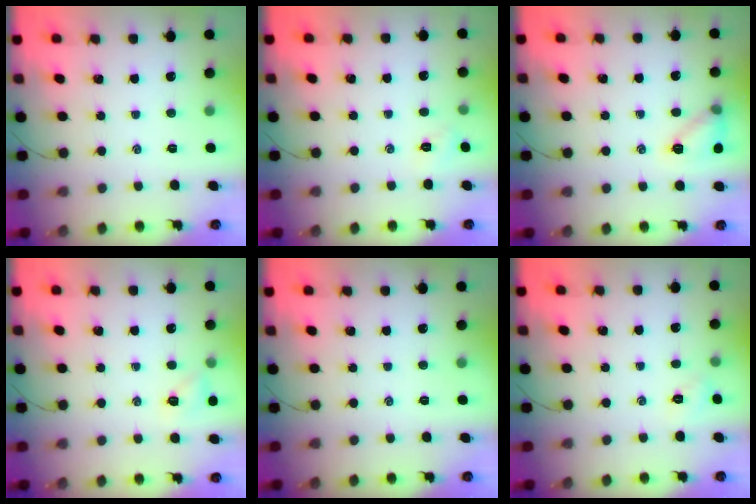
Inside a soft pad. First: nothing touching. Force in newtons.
{"total": 2.5, "press": 2.4, "slide": 0.7}
{"total": 9.7, "press": 9.7, "slide": 0.5}
{"total": 5.8, "press": 5.6, "slide": 1.4}
{"total": 0.0}
{"total": 2.0, "press": 1.9, "slide": 0.6}